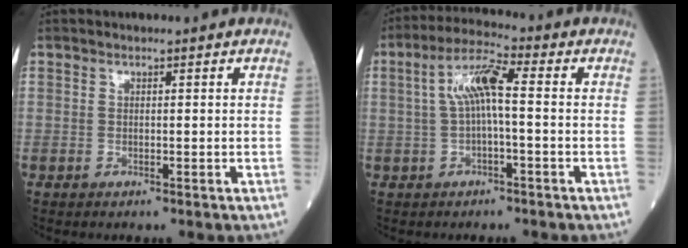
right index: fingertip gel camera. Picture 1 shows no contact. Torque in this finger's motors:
{"motor_torque": [1.43, 0.16, 0.70, 0.20]}